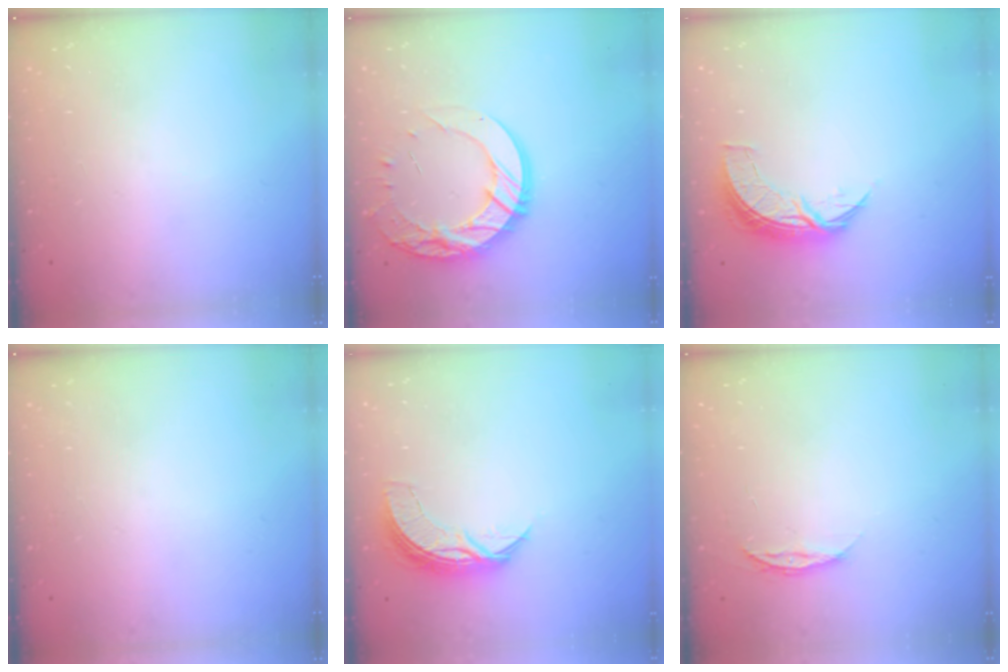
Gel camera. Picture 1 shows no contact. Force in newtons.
{"total": 16.6, "press": 16.5, "slide": 1.2}
{"total": 8.0, "press": 8.0, "slide": 0.3}
{"total": 0.0}
{"total": 7.7, "press": 7.7, "slide": 0.0}
{"total": 4.9, "press": 4.9, "slide": 0.6}